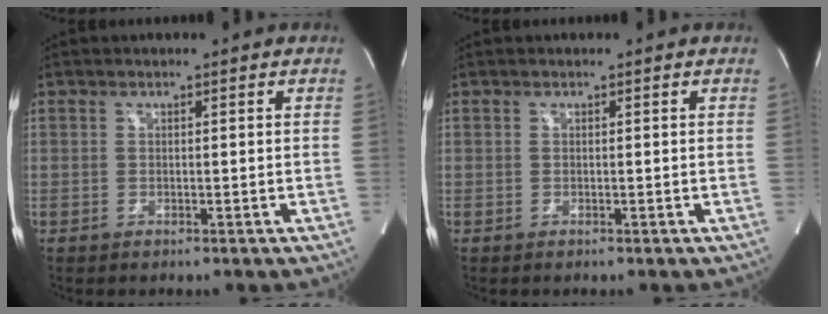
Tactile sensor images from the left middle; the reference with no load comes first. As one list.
[{"total": 0.0}]